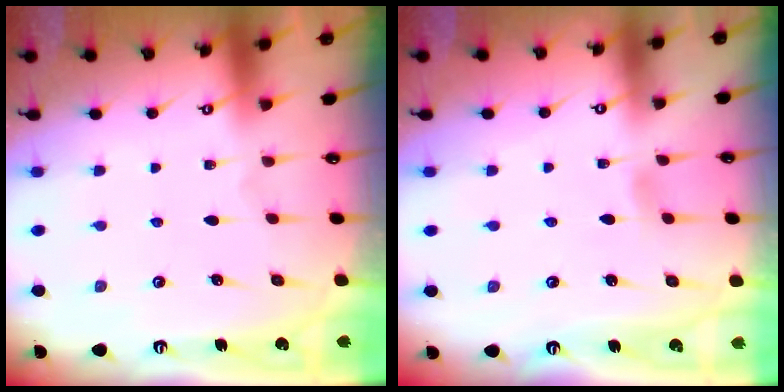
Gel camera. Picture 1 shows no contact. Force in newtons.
{"total": 2.9, "press": 2.9, "slide": 0.4}